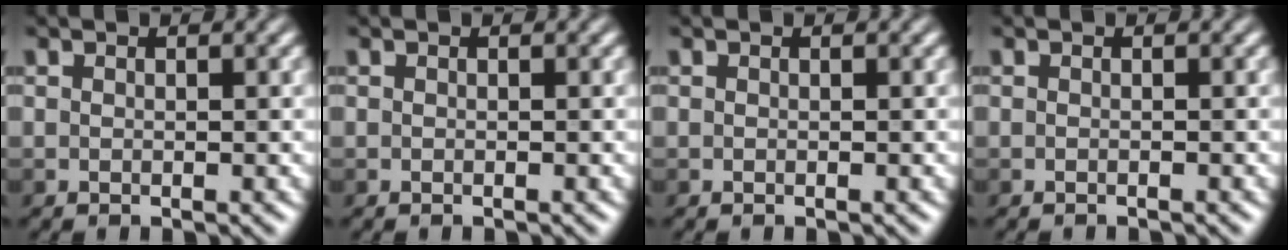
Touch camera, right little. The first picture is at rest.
{"total": 0.0}
{"total": 0.0}
{"total": 0.7, "force": [-0.7, 0.0, -0.1], "torque": [0.004, -0.007, -0.011]}